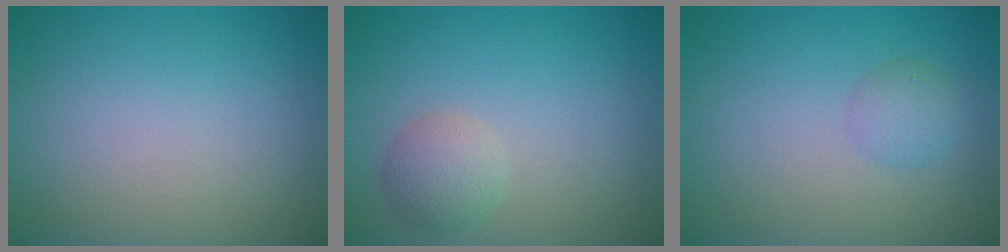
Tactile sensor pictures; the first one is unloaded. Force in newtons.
{"total": 2.3, "press": 2.3, "slide": 0.2}
{"total": 1.6, "press": 1.6, "slide": 0.1}